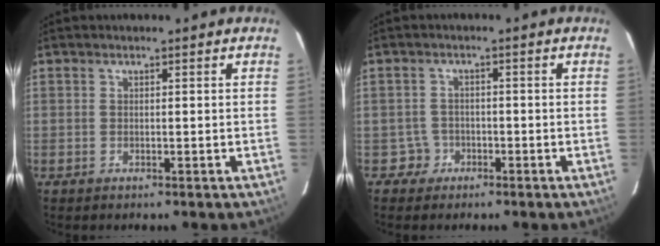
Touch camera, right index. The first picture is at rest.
{"total": 2.5, "force": [-1.3, 2.1, -0.5], "torque": [0.019, 0.013, -0.029]}